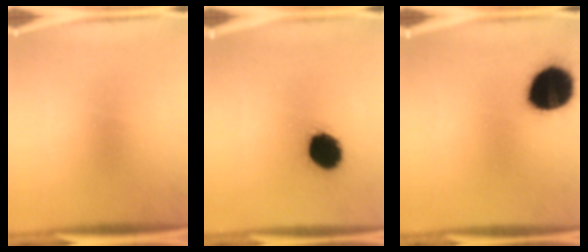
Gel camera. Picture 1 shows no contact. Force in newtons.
{"total": 14.0}
{"total": 18.5}